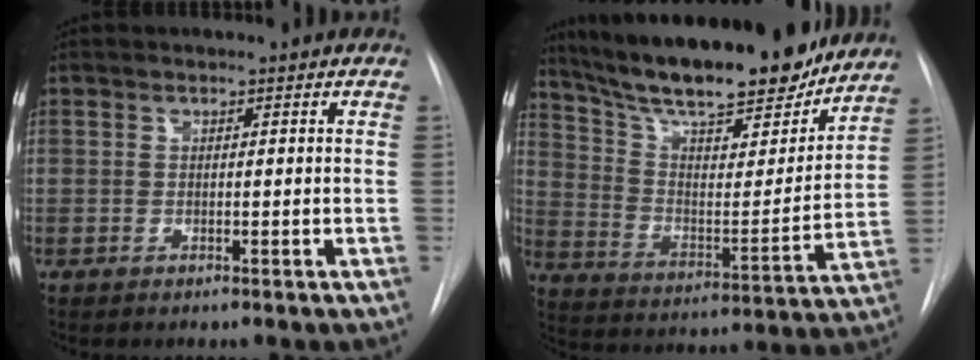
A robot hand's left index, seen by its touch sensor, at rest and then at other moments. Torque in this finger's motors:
{"motor_torque": [0.46, -0.70, 1.05, 0.21]}